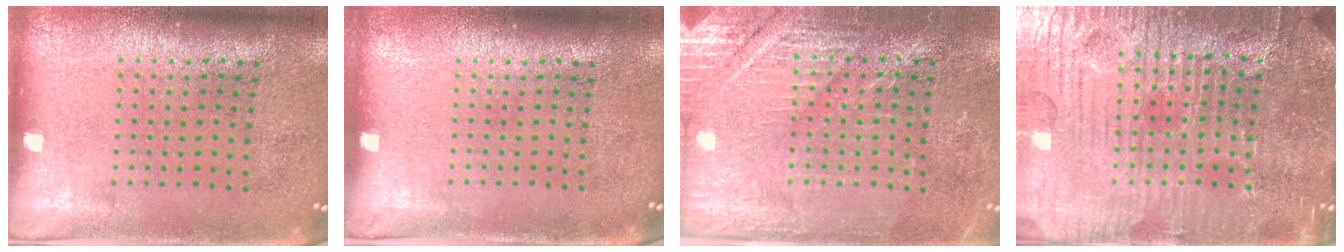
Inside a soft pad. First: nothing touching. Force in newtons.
{"total": 0.0}
{"total": 3.1, "press": 3.0, "slide": 0.4}
{"total": 5.4, "press": 5.2, "slide": 1.8}